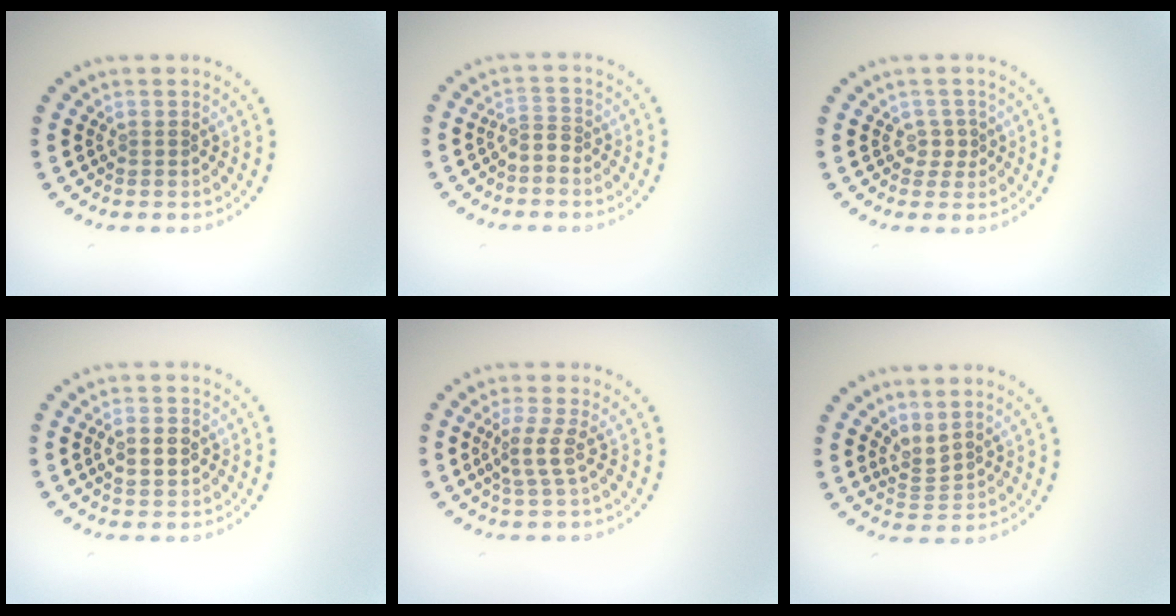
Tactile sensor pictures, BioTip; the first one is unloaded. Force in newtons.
{"total": 1.8, "press": 1.2, "slide": 1.2}
{"total": 1.4, "press": 1.1, "slide": 0.9}
{"total": 2.2, "press": 2.2, "slide": 0.1}
{"total": 2.2, "press": 1.6, "slide": 1.4}
{"total": 2.1, "press": 1.5, "slide": 1.5}